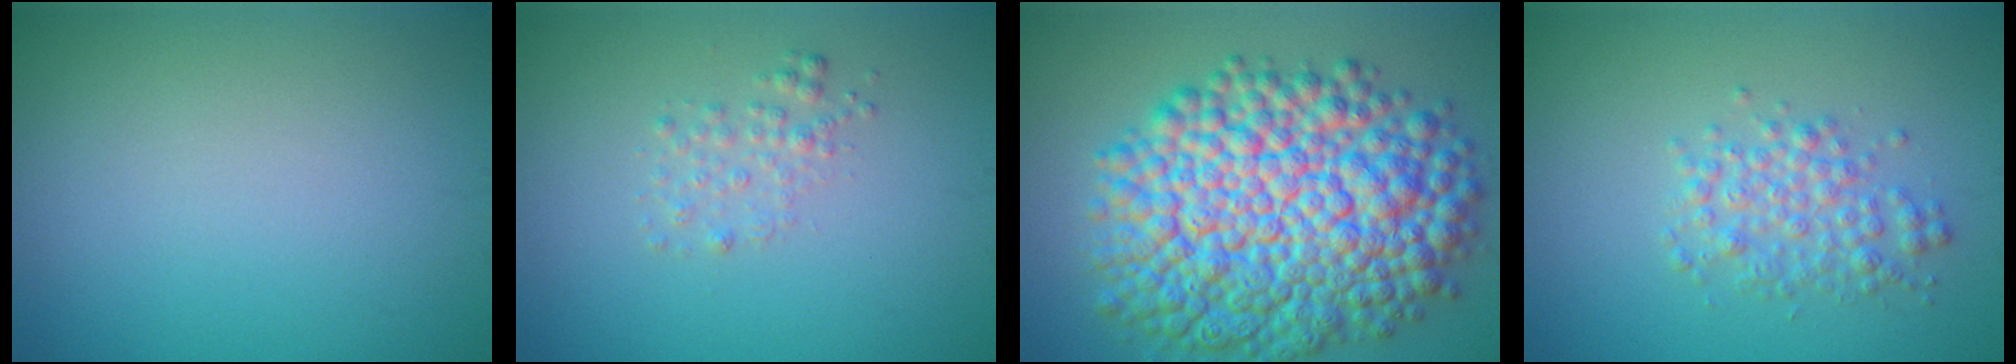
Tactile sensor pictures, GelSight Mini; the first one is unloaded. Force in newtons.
{"total": 1.4, "press": 1.4, "slide": 0.1}
{"total": 14.3, "press": 14.3, "slide": 0.3}
{"total": 2.8, "press": 2.8, "slide": 0.0}